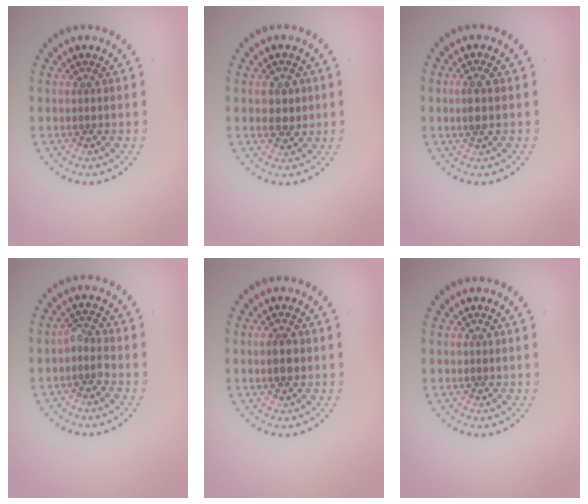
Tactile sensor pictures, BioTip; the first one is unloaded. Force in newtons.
{"total": 1.9, "press": 1.7, "slide": 0.6}
{"total": 1.6, "press": 1.5, "slide": 0.6}
{"total": 1.7, "press": 1.4, "slide": 0.9}
{"total": 1.6, "press": 1.5, "slide": 0.4}
{"total": 0.0}